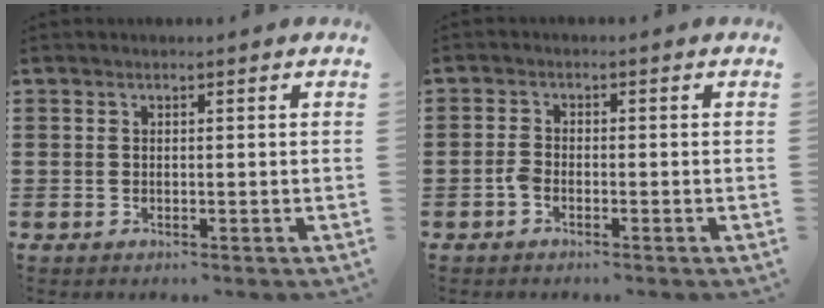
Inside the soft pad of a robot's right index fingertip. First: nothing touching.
{"total": 1.7, "force": [-1.0, 0.8, 1.1], "torque": [-0.037, -0.003, -0.025]}